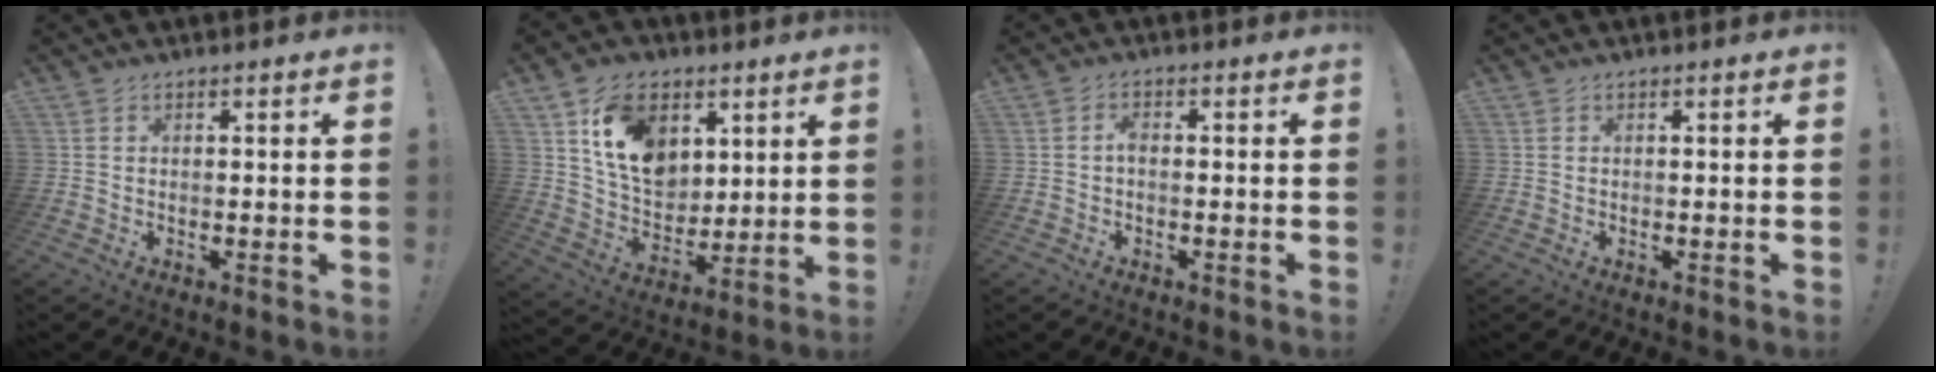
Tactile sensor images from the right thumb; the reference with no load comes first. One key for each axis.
{"total": 15.1, "fx": 6.8, "fy": 11.0, "fz": 7.7, "tx": -0.132, "ty": -0.024, "tz": 0.133}
{"total": 1.8, "fx": -0.6, "fy": 0.8, "fz": 1.5, "tx": -0.027, "ty": 0.005, "tz": -0.013}
{"total": 0.0}